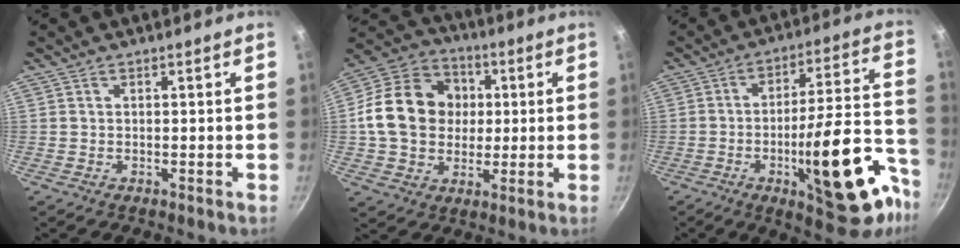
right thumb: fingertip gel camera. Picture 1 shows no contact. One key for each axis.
{"total": 17.8, "fx": 1.2, "fy": 14.7, "fz": 10.0, "tx": -0.146, "ty": 0.025, "tz": 0.014}
{"total": 23.2, "fx": -9.7, "fy": 7.5, "fz": 19.6, "tx": -0.237, "ty": 0.052, "tz": -0.135}